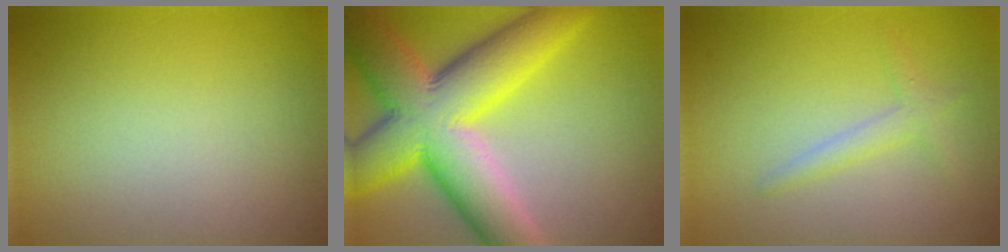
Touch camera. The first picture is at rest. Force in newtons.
{"total": 13.3, "press": 13.3, "slide": 0.4}
{"total": 1.7, "press": 1.7, "slide": 0.1}